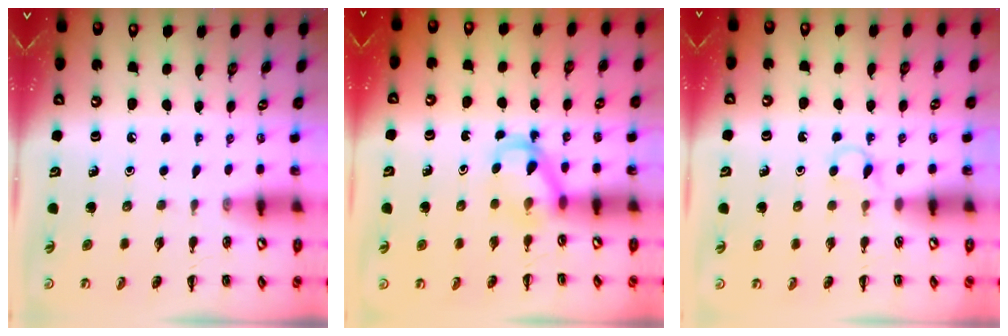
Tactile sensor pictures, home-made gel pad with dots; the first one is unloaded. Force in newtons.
{"total": 4.1, "press": 4.0, "slide": 0.7}
{"total": 2.8, "press": 2.7, "slide": 0.8}